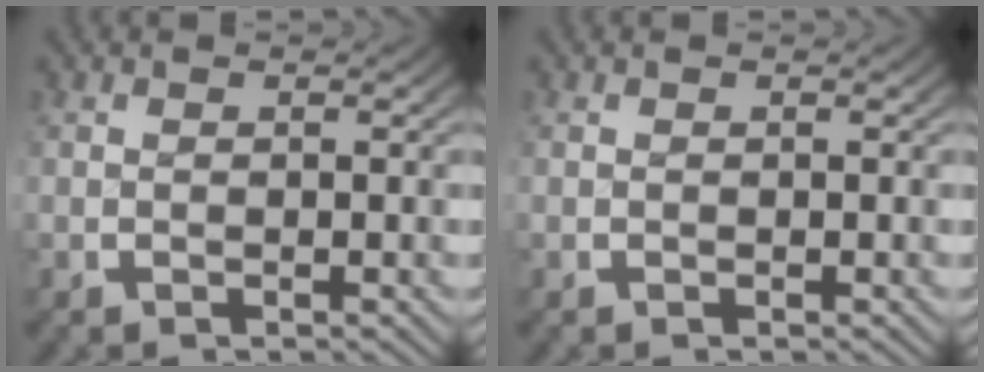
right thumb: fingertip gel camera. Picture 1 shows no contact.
{"total": 0.0}